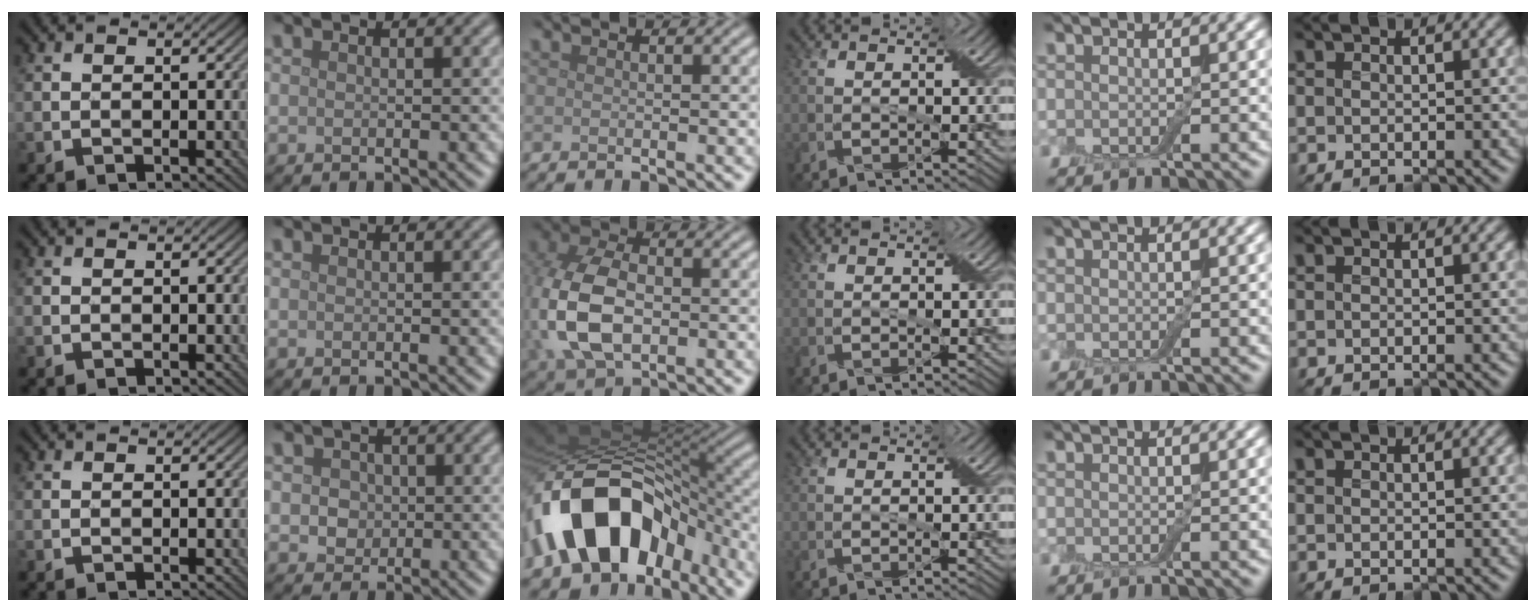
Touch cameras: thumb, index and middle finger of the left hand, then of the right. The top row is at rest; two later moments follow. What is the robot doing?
{"motion": "extract", "object": "drawer"}